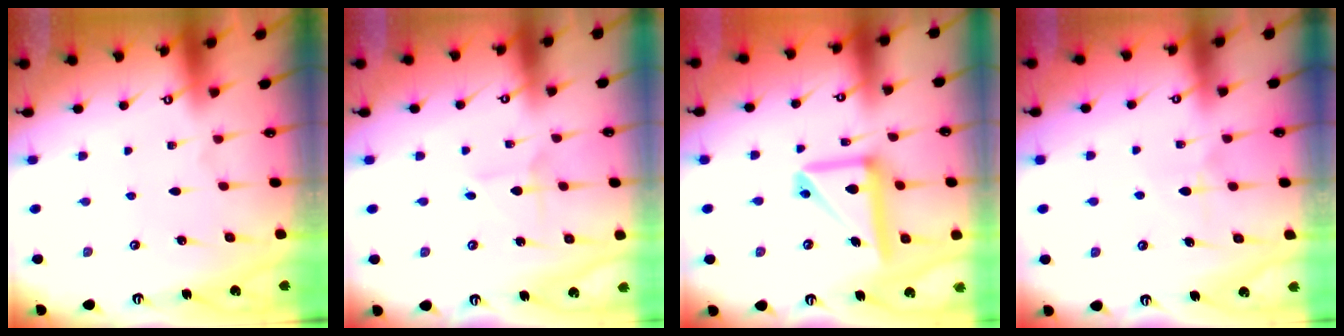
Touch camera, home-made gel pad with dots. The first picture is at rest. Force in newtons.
{"total": 2.0, "press": 2.0, "slide": 0.3}
{"total": 13.9, "press": 13.8, "slide": 1.5}
{"total": 5.0, "press": 5.0, "slide": 0.7}